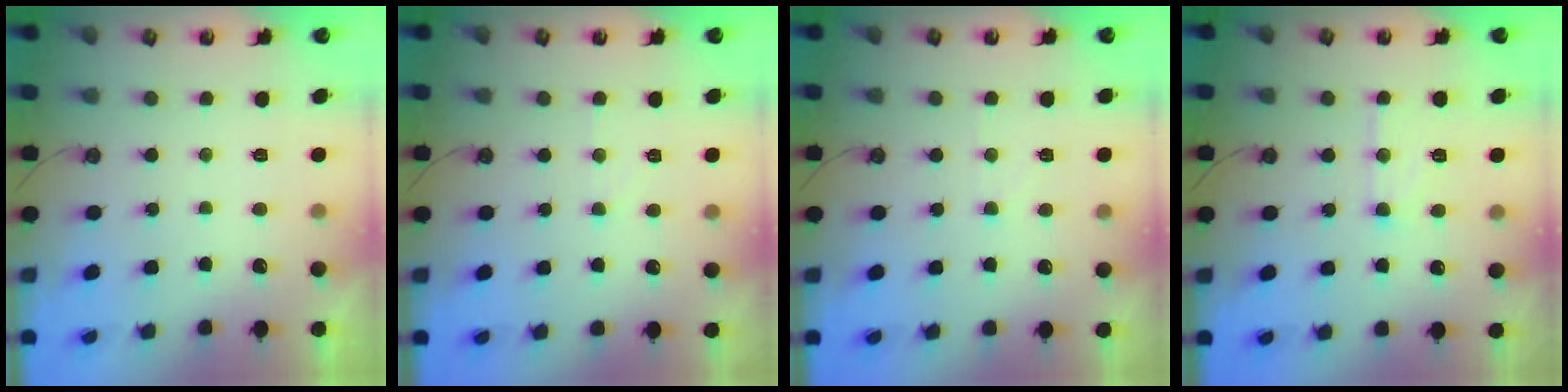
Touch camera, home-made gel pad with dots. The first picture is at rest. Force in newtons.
{"total": 3.9, "press": 3.8, "slide": 0.6}
{"total": 2.9, "press": 2.9, "slide": 0.5}
{"total": 9.4, "press": 9.4, "slide": 0.9}